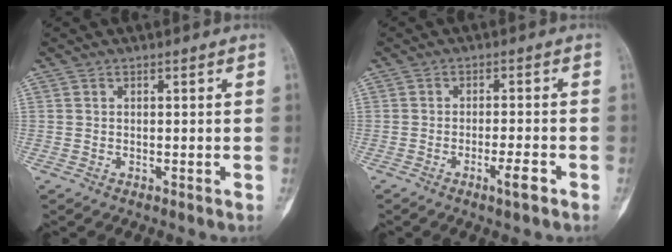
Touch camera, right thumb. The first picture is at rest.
{"total": 3.7, "force": [-2.1, 0.5, 3.1], "torque": [-0.055, 0.009, -0.035]}